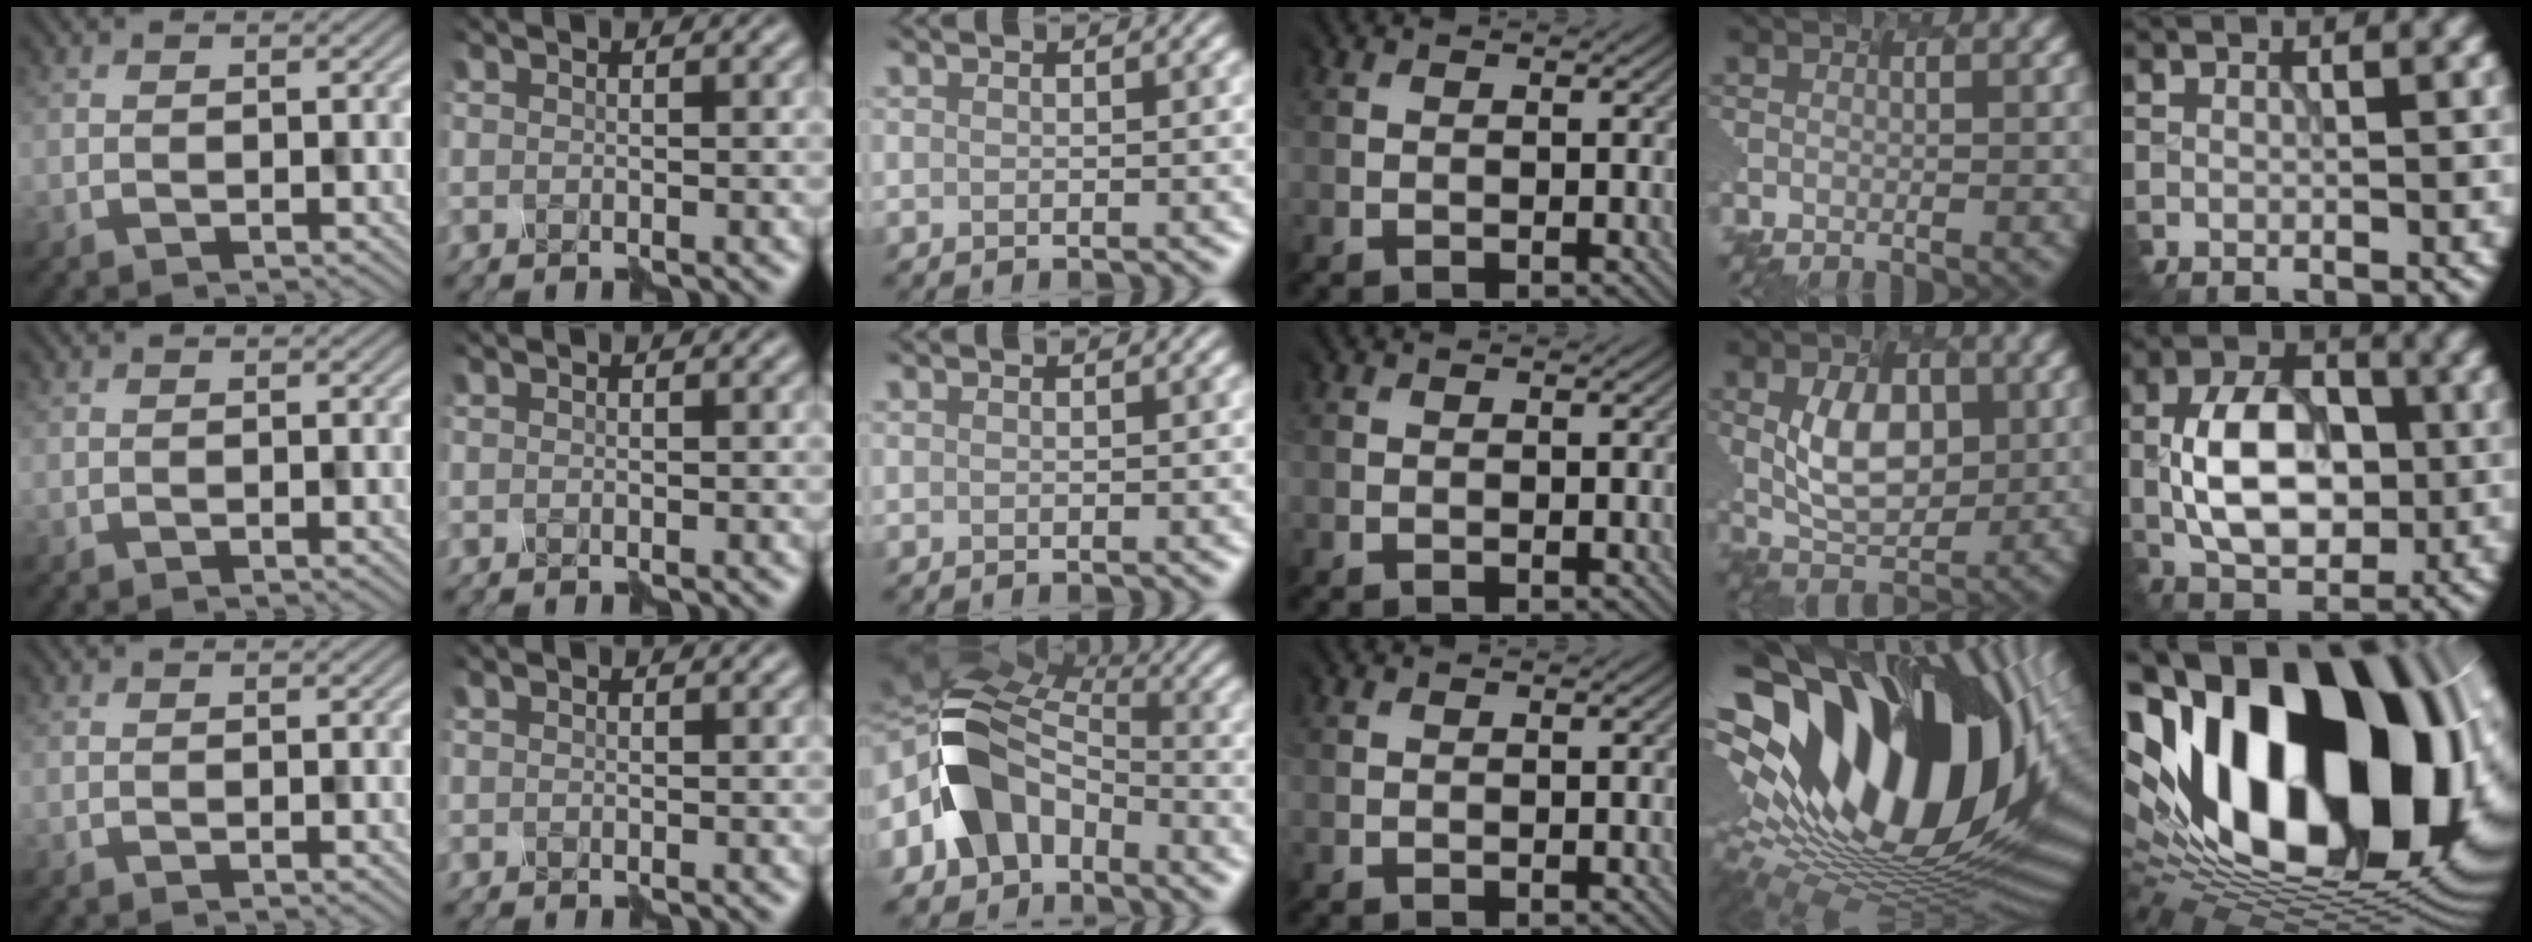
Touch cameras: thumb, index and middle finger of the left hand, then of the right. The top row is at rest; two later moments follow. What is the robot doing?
{"motion": "assemble", "object": "hinged jar"}